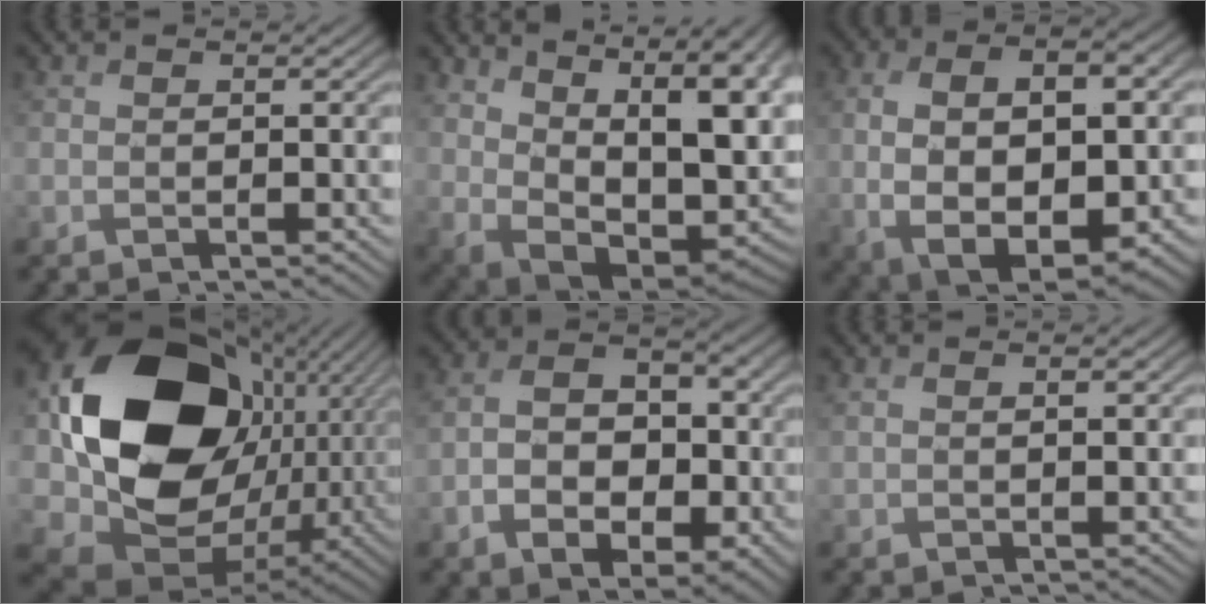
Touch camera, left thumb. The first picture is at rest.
{"total": 16.6, "force": [3.6, 8.9, 13.6], "torque": [-0.216, -0.010, 0.099]}
{"total": 13.5, "force": [-0.5, 7.5, 11.3], "torque": [-0.218, -0.023, 0.012]}
{"total": 21.8, "force": [2.8, 16.3, 14.2], "torque": [-0.350, -0.017, 0.079]}
{"total": 9.0, "force": [-2.2, 6.0, 6.4], "torque": [-0.122, -0.012, -0.037]}
{"total": 2.0, "force": [1.0, 0.6, 1.6], "torque": [-0.034, -0.001, 0.024]}